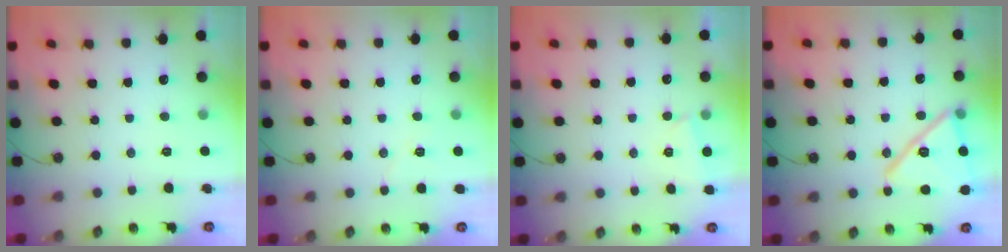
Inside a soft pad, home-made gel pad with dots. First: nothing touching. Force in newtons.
{"total": 5.2, "press": 4.7, "slide": 2.1}
{"total": 1.7, "press": 1.7, "slide": 0.5}
{"total": 17.6, "press": 15.8, "slide": 7.7}